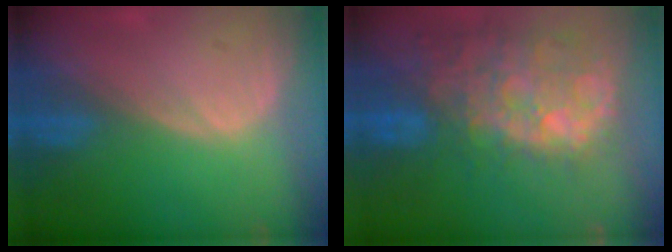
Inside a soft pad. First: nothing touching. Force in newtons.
{"total": 12.9, "press": 11.6, "slide": 5.8}